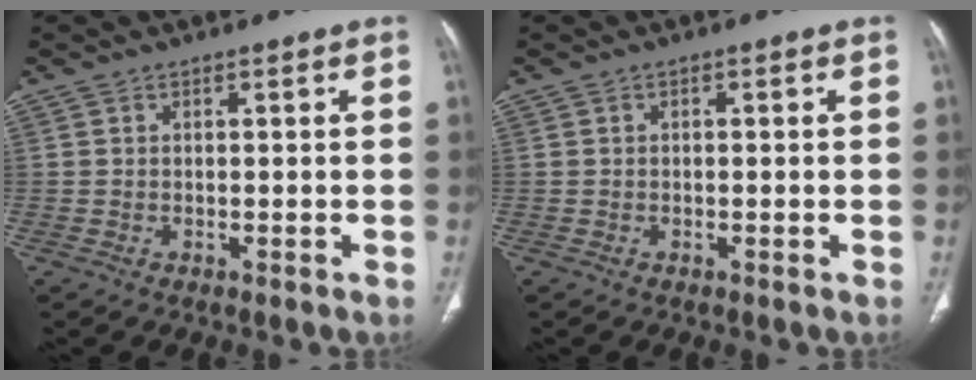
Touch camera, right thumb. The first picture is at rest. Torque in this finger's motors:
{"motor_torque": [-0.63, 0.33, -0.34, 0.39, -0.08]}